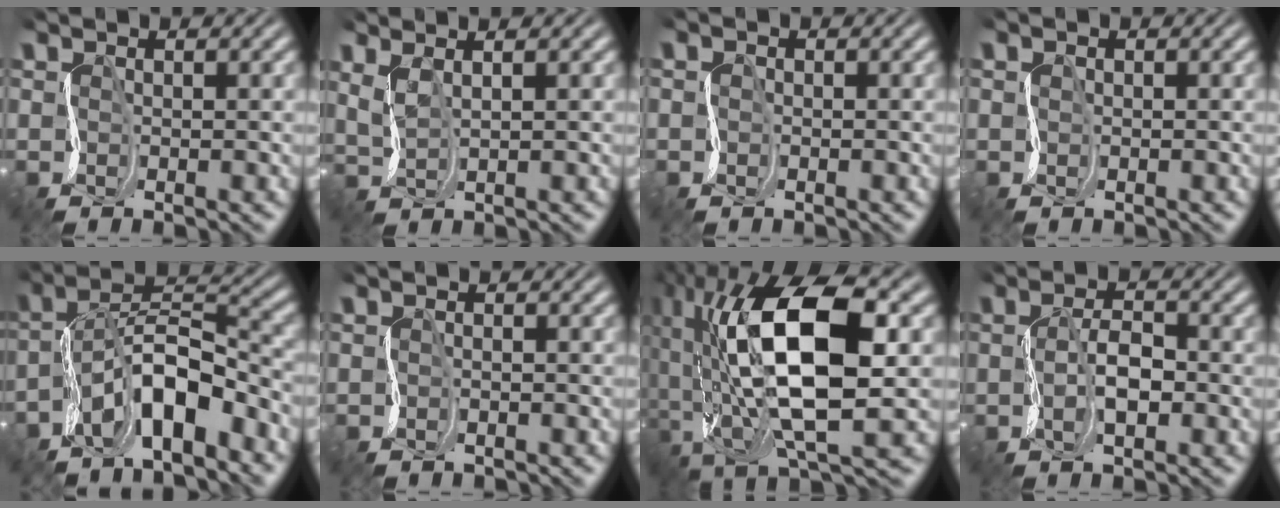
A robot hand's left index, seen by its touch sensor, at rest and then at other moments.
{"total": 1.8, "force": [1.8, 0.2, 0.3], "torque": [-0.025, 0.019, 0.018]}
{"total": 1.1, "force": [-0.4, -0.3, -1.0], "torque": [0.001, 0.005, -0.007]}
{"total": 0.8, "force": [0.0, -0.2, -0.8], "torque": [-0.004, 0.005, 0.002]}
{"total": 6.2, "force": [-4.4, 1.7, 4.0], "torque": [-0.082, 0.025, -0.086]}
{"total": 1.0, "force": [0.0, -0.3, -1.0], "torque": [0.004, -0.001, -0.008]}
{"total": 12.6, "force": [0.2, 5.6, 11.3], "torque": [-0.246, 0.008, 0.005]}
{"total": 1.4, "force": [-0.1, 0.4, 1.3], "torque": [-0.049, 0.008, 0.001]}